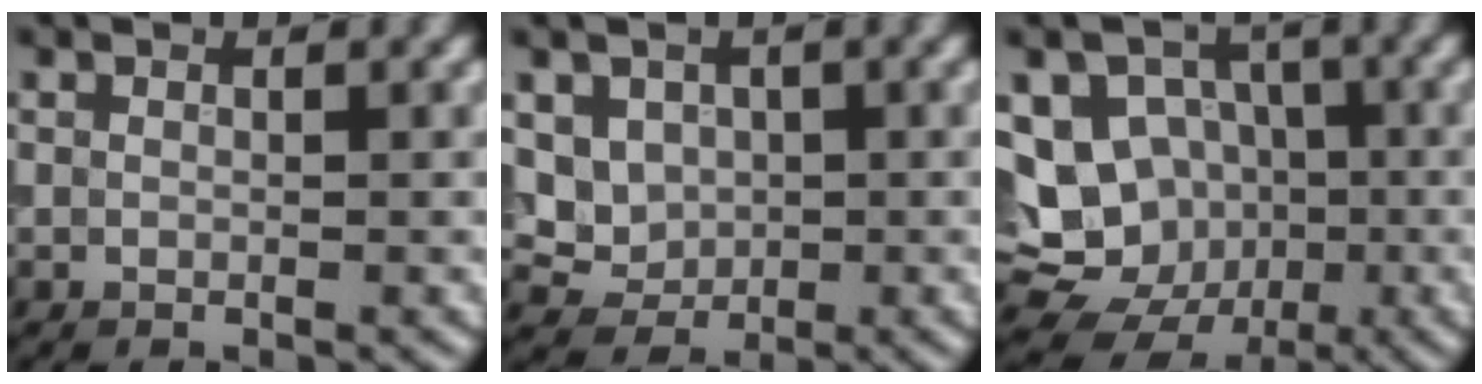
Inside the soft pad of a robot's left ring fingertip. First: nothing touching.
{"total": 3.4, "force": [0.8, 3.0, 1.4], "torque": [-0.038, -0.011, 0.027]}
{"total": 13.4, "force": [-2.0, 12.1, 5.4], "torque": [-0.121, 0.016, -0.033]}